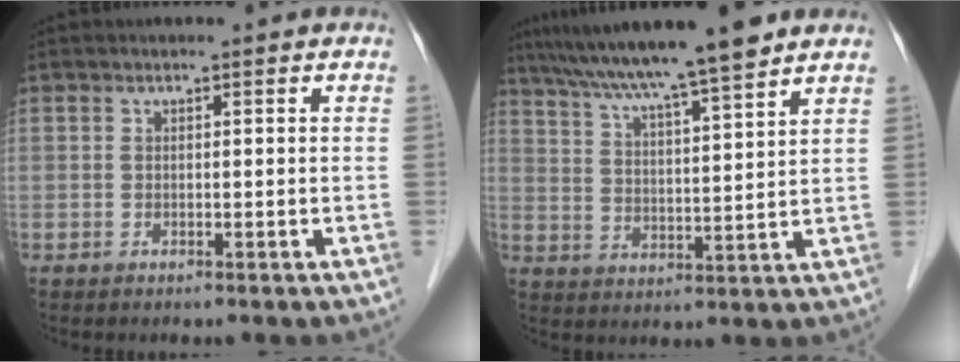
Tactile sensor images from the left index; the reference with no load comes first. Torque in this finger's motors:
{"motor_torque": [0.78, -0.86, 1.05, 0.21]}